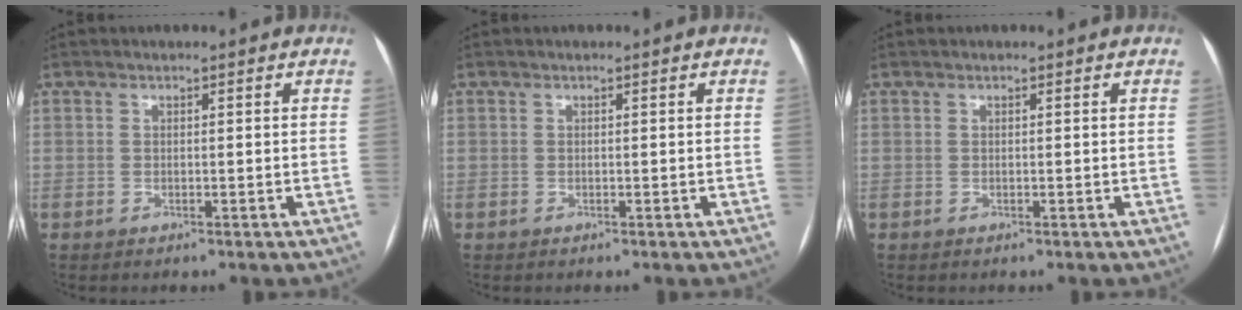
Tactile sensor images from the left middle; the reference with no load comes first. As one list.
[{"total": 0.0}, {"total": 0.0}]